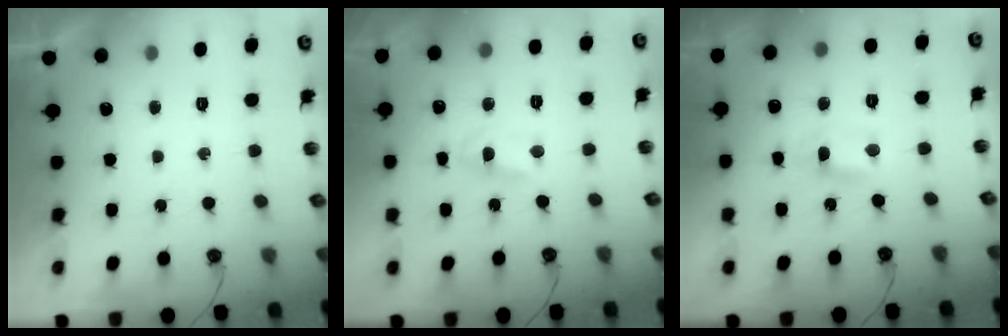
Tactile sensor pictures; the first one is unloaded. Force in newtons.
{"total": 1.8, "press": 1.8, "slide": 0.3}
{"total": 1.2, "press": 1.0, "slide": 0.8}